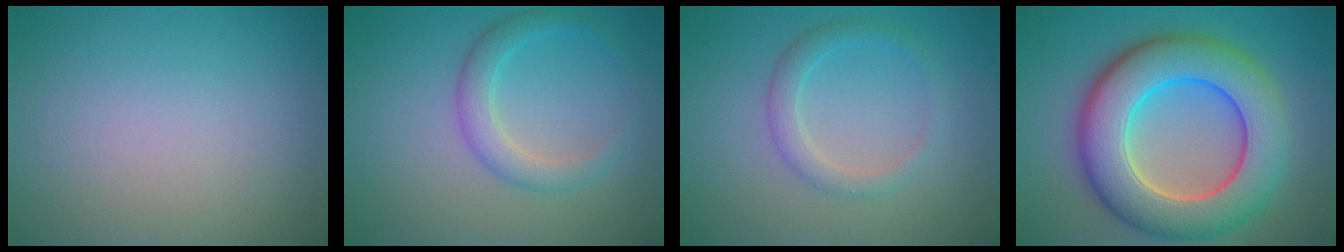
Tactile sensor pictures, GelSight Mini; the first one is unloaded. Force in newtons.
{"total": 2.8, "press": 2.7, "slide": 0.2}
{"total": 2.1, "press": 2.1, "slide": 0.0}
{"total": 11.3, "press": 11.3, "slide": 0.7}